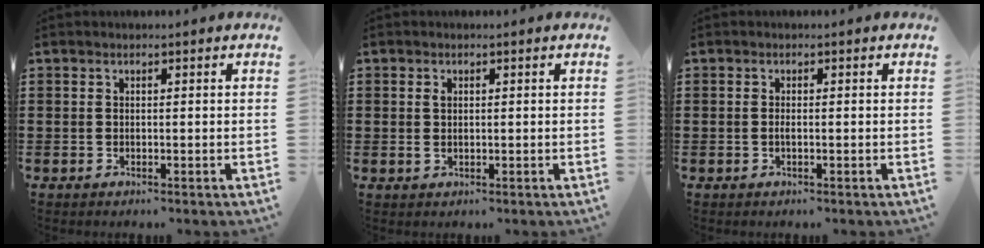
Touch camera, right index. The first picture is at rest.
{"total": 1.0, "force": [0.2, 0.6, 0.8], "torque": [-0.018, 0.004, 0.003]}
{"total": 0.7, "force": [-0.3, 0.1, 0.7], "torque": [-0.013, -0.004, -0.005]}